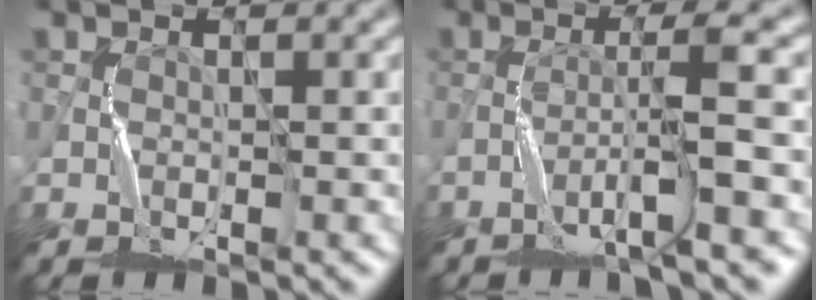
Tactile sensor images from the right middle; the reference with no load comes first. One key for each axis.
{"total": 4.1, "fx": -2.0, "fy": -0.5, "fz": 3.6, "tx": -0.060, "ty": 0.013, "tz": -0.046}